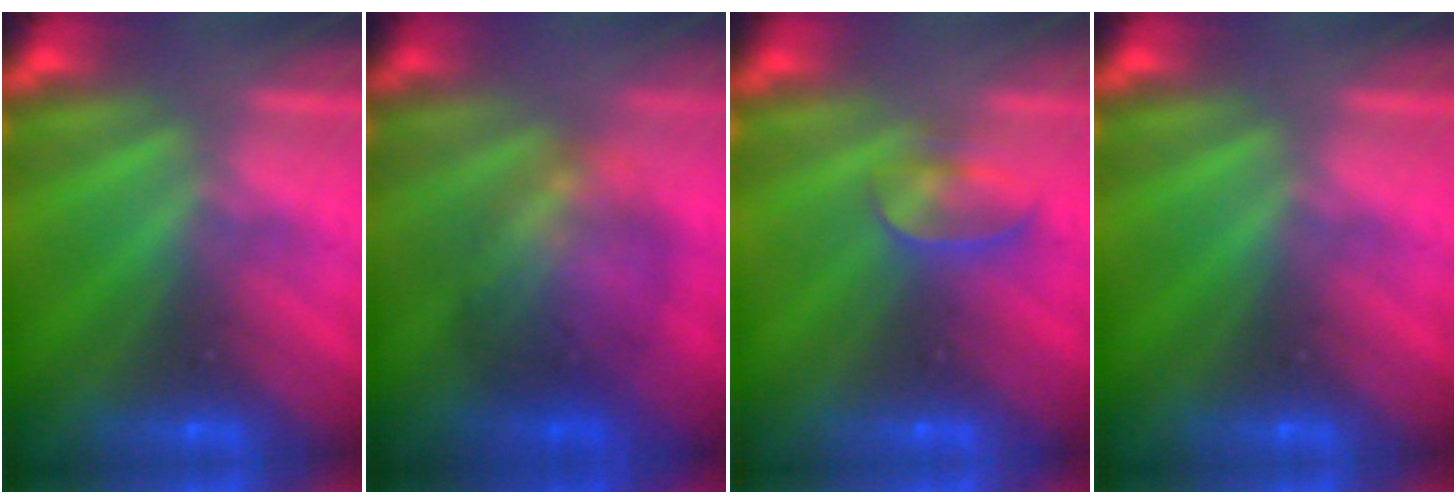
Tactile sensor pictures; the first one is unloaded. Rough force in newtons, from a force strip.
{"total": 7.3}
{"total": 2.3}
{"total": 0.0}